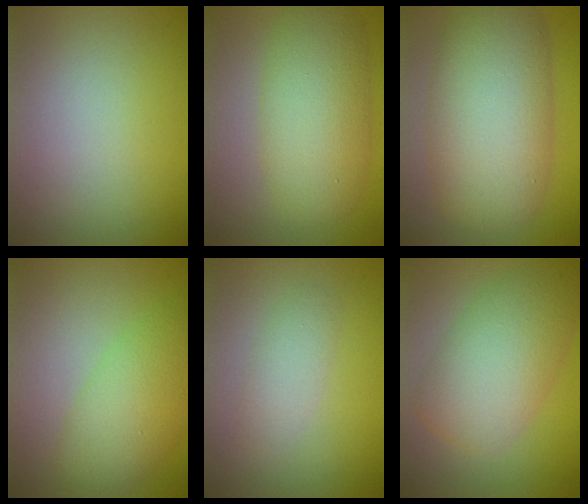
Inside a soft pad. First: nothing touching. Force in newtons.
{"total": 6.6, "press": 6.6, "slide": 0.0}
{"total": 10.7, "press": 10.7, "slide": 0.4}
{"total": 5.5, "press": 5.5, "slide": 0.2}
{"total": 1.9, "press": 1.9, "slide": 0.0}
{"total": 5.5, "press": 5.5, "slide": 0.4}